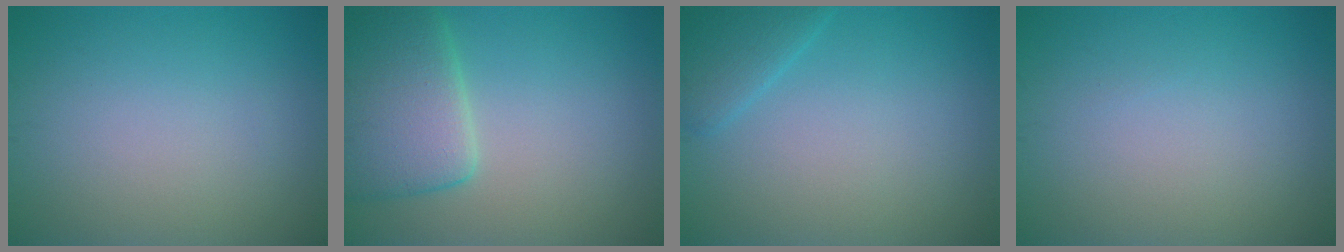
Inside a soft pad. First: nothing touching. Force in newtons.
{"total": 6.2, "press": 6.2, "slide": 0.4}
{"total": 2.2, "press": 2.2, "slide": 0.1}
{"total": 0.0}